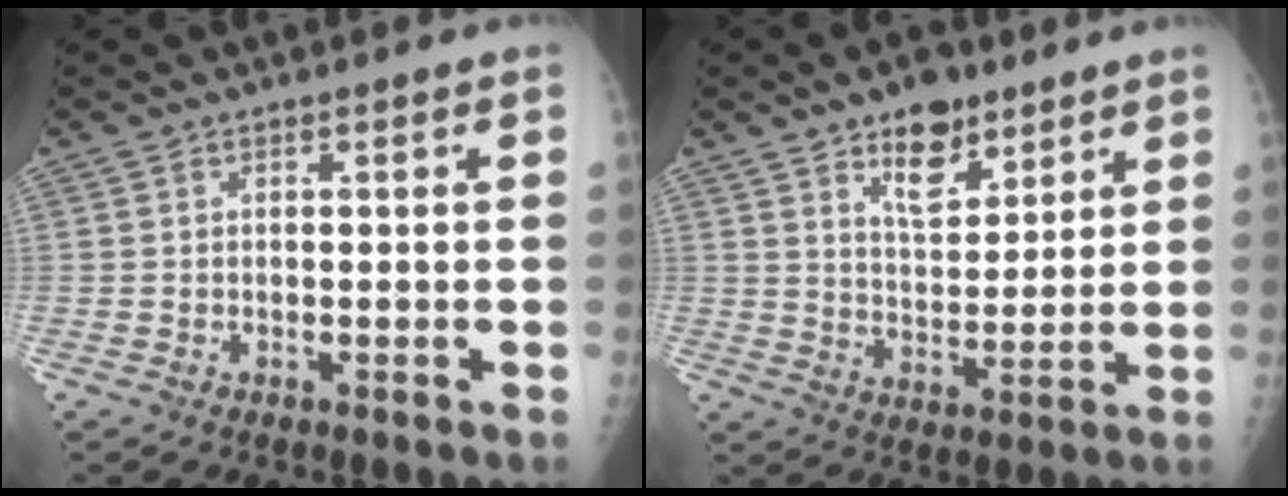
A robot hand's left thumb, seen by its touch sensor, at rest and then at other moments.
{"total": 10.0, "force": [6.3, 5.0, 5.9], "torque": [-0.067, -0.041, 0.107]}